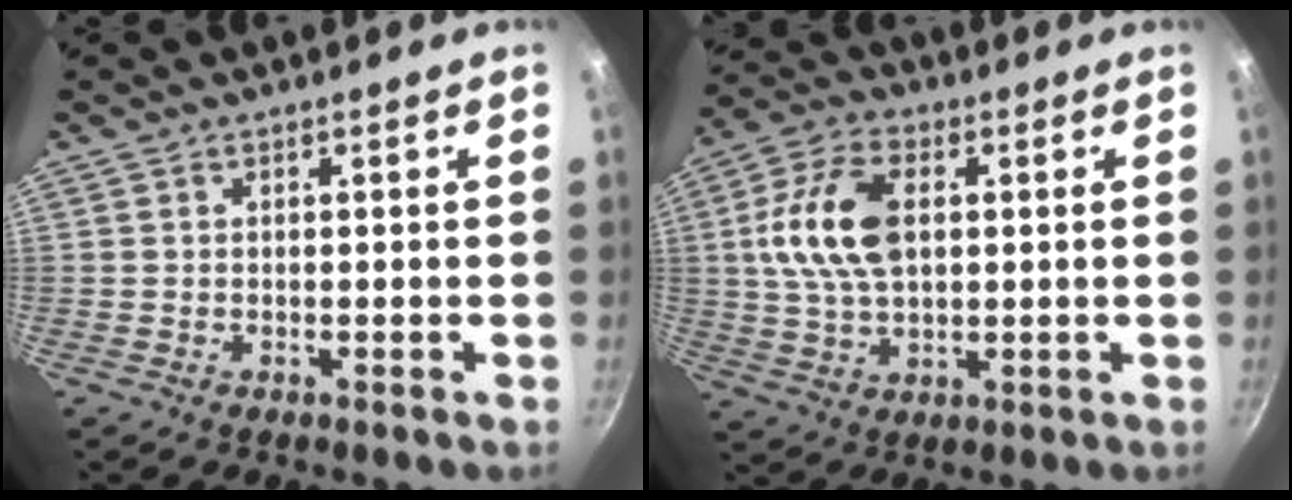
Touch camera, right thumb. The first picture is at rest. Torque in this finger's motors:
{"motor_torque": [-0.48, 0.82, 0.19, 0.13, 0.31]}